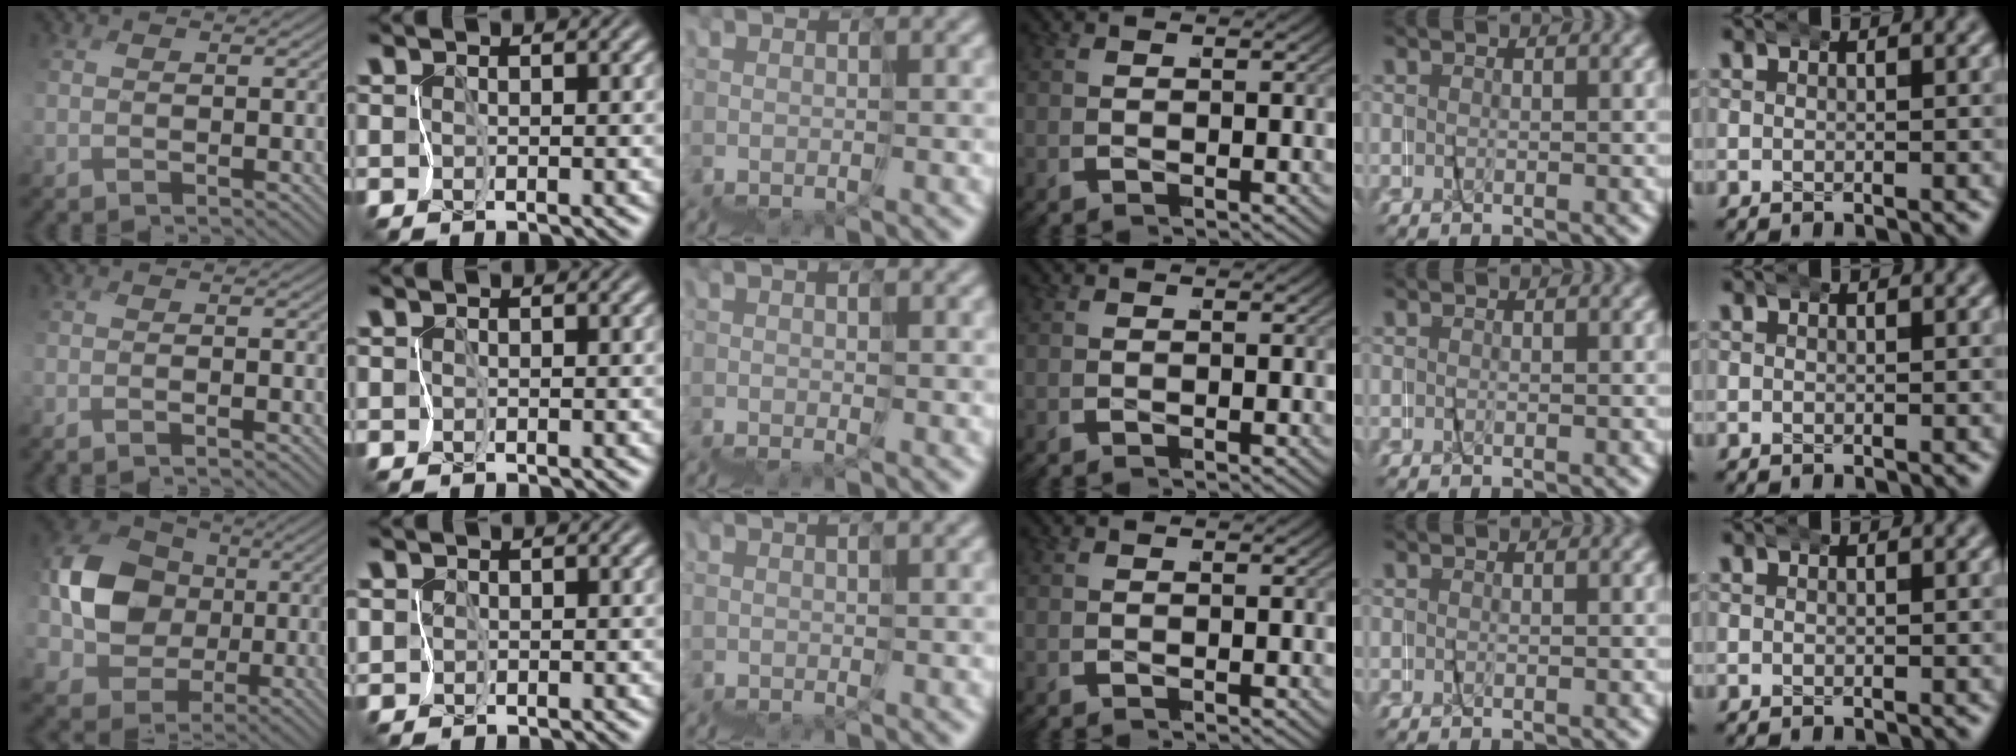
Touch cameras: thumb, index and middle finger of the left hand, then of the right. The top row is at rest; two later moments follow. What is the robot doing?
{"motion": "wrap", "object": "napkin"}